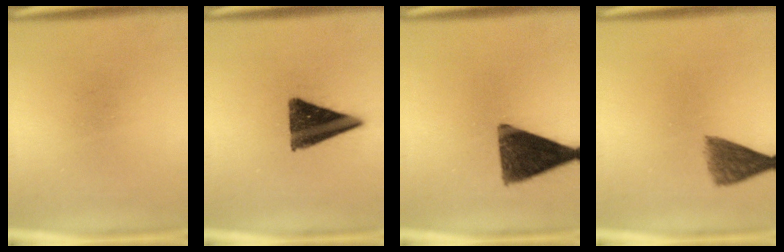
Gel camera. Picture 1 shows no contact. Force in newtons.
{"total": 13.2}
{"total": 12.8}
{"total": 5.1}